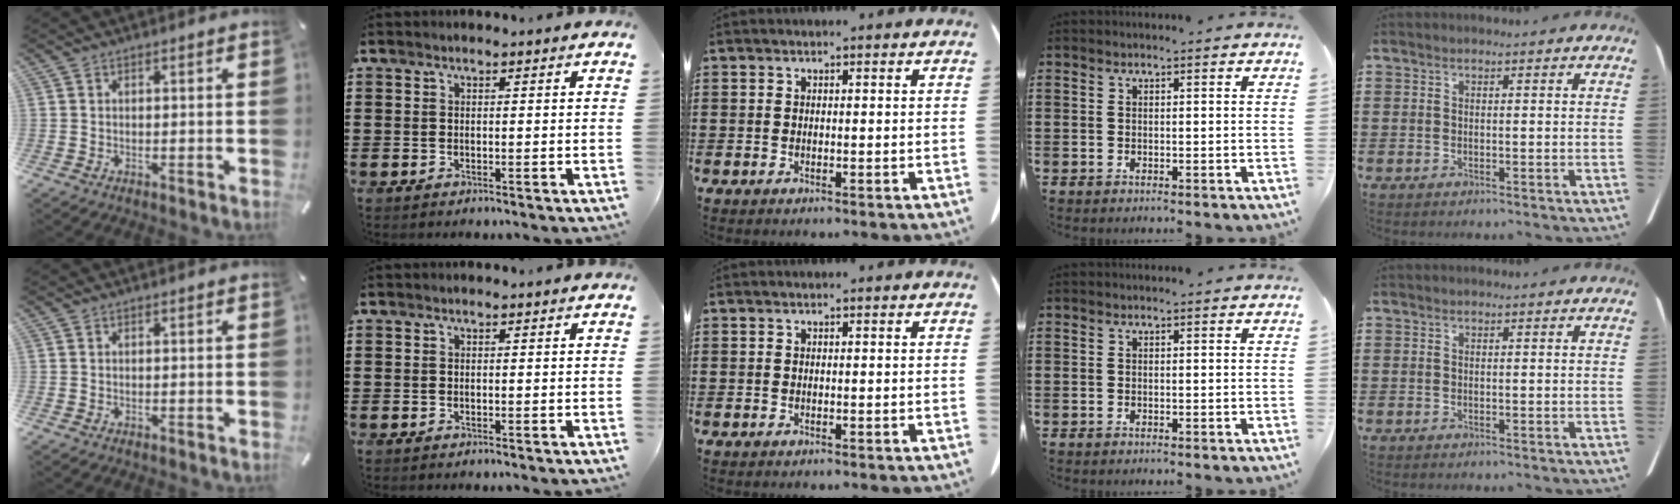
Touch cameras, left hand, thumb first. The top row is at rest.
{}